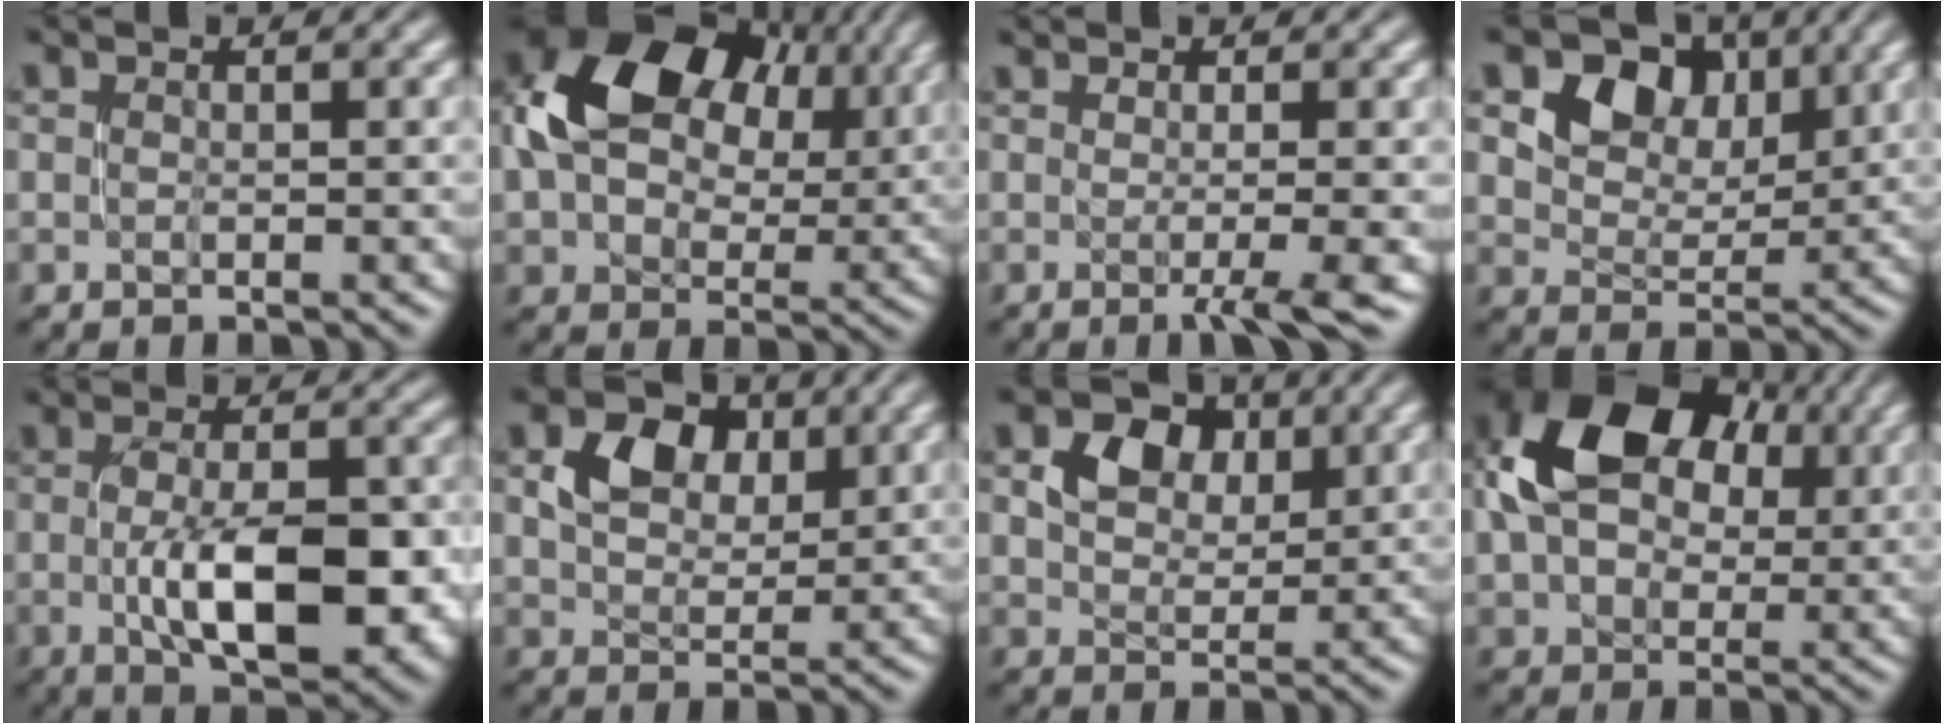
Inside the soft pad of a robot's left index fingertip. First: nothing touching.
{"total": 13.7, "force": [5.0, 9.1, 9.0], "torque": [-0.171, 0.022, 0.090]}
{"total": 3.3, "force": [-0.5, 0.8, 3.1], "torque": [-0.044, -0.001, -0.008]}
{"total": 8.1, "force": [4.7, 5.6, 3.6], "torque": [-0.071, 0.007, 0.081]}
{"total": 9.3, "force": [-1.8, 3.9, 8.2], "torque": [-0.139, -0.008, -0.023]}
{"total": 4.8, "force": [2.2, 3.4, 2.6], "torque": [-0.050, 0.006, 0.036]}
{"total": 4.4, "force": [2.1, 3.2, 2.2], "torque": [-0.041, 0.005, 0.032]}
{"total": 13.4, "force": [4.4, 8.9, 9.0], "torque": [-0.168, 0.024, 0.072]}